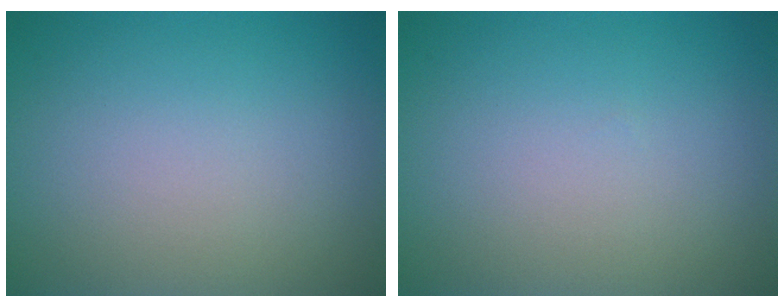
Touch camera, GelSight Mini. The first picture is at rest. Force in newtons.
{"total": 0.0}